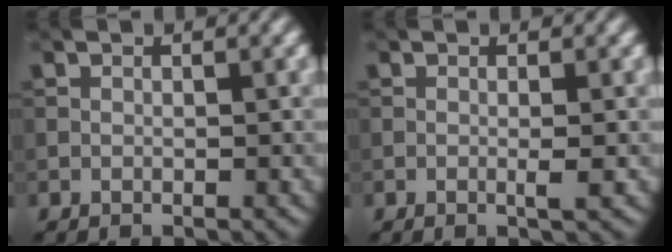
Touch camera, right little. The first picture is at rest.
{"total": 1.1, "force": [-0.1, 0.1, 1.1], "torque": [-0.020, -0.002, -0.004]}